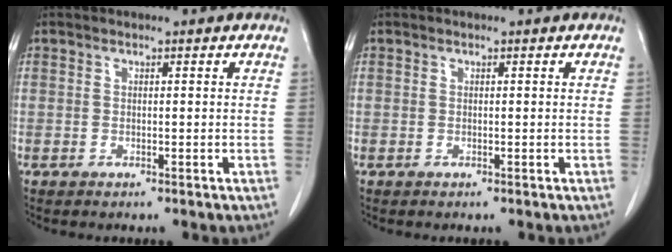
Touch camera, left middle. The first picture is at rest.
{"total": 0.0}